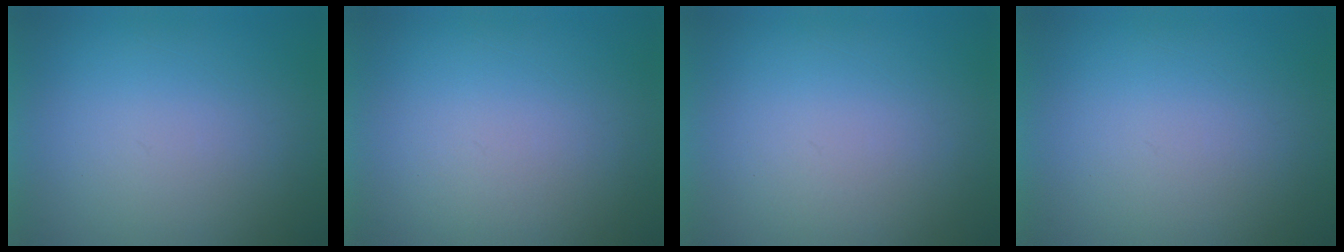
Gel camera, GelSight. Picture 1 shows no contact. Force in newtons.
{"total": 1.1}
{"total": 1.0}
{"total": 0.0}